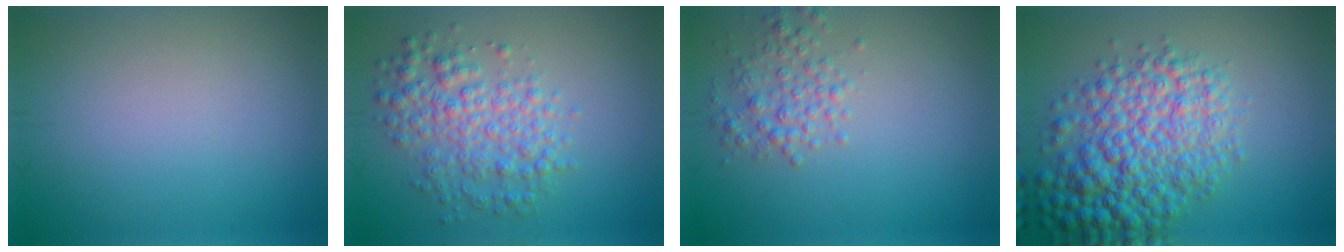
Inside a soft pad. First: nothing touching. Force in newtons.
{"total": 4.9, "press": 4.9, "slide": 0.1}
{"total": 2.5, "press": 2.5, "slide": 0.1}
{"total": 9.0, "press": 9.0, "slide": 0.2}